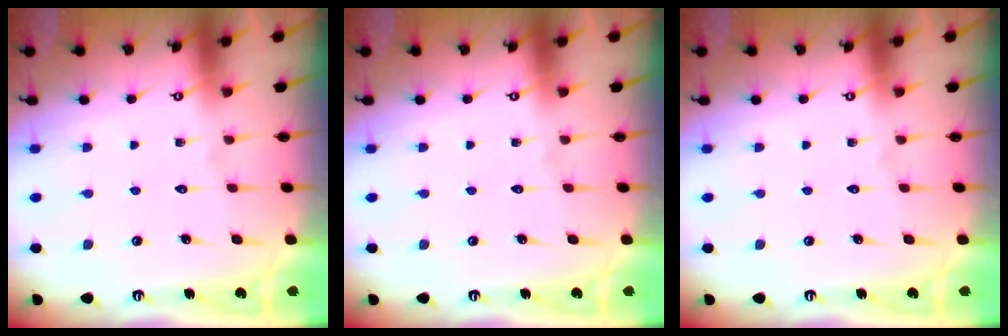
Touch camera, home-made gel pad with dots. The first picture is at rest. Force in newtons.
{"total": 0.0}
{"total": 0.0}